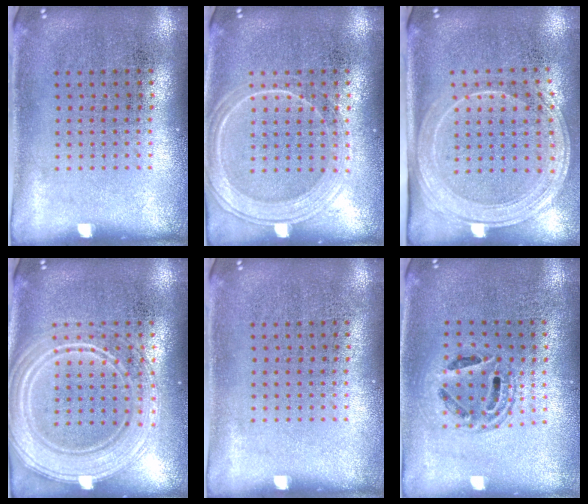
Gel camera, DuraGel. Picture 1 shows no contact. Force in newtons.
{"total": 2.6, "press": 2.5, "slide": 0.6}
{"total": 2.1, "press": 1.8, "slide": 1.0}
{"total": 3.7, "press": 3.7, "slide": 0.6}
{"total": 0.0}
{"total": 1.4, "press": 1.3, "slide": 0.7}